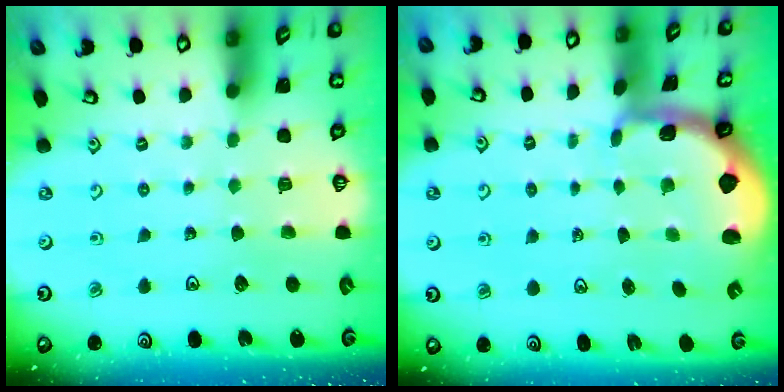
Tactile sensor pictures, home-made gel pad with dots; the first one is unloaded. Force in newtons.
{"total": 1.1, "press": 1.0, "slide": 0.4}